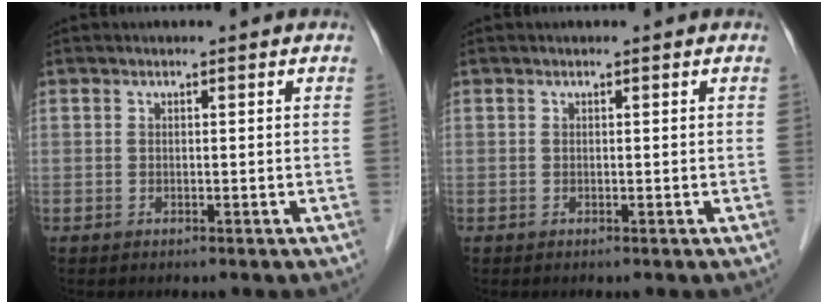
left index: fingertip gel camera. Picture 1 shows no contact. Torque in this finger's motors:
{"motor_torque": [0.02, 0.00, 0.01, -0.01]}